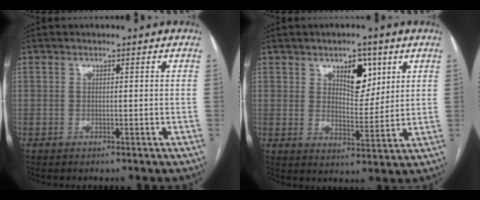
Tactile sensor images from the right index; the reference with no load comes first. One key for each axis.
{"total": 7.1, "fx": 3.6, "fy": 3.5, "fz": 5.1, "tx": -0.076, "ty": 0.001, "tz": 0.060}